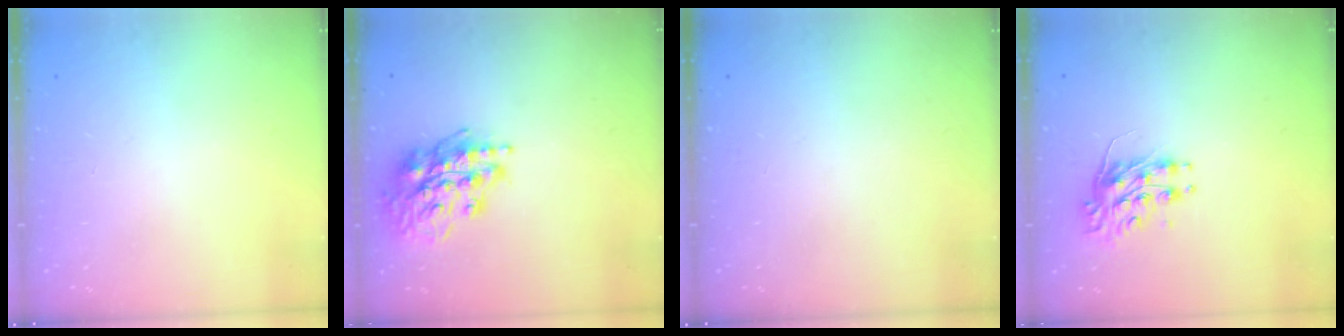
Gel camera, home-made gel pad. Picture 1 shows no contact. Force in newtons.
{"total": 17.5, "press": 17.4, "slide": 1.8}
{"total": 0.0}
{"total": 8.7, "press": 8.7, "slide": 0.3}